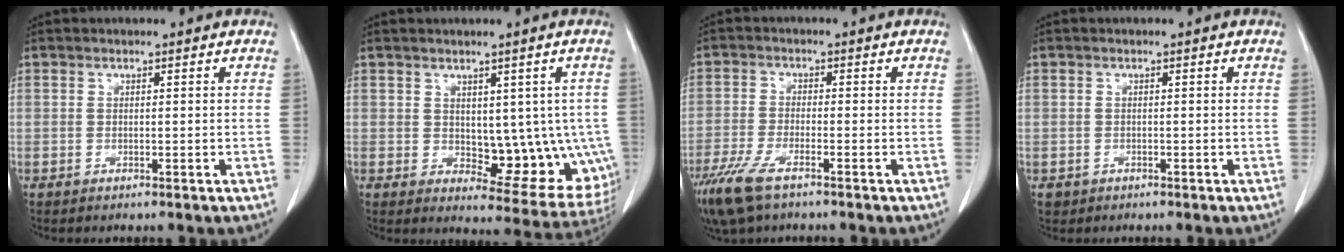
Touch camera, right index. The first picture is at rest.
{"total": 11.1, "force": [-0.3, 6.1, 9.3], "torque": [-0.090, 0.005, 0.016]}
{"total": 7.0, "force": [-4.7, 1.6, 5.0], "torque": [-0.104, -0.017, -0.085]}
{"total": 1.1, "force": [-0.4, 1.0, 0.0], "torque": [-0.004, 0.004, -0.001]}